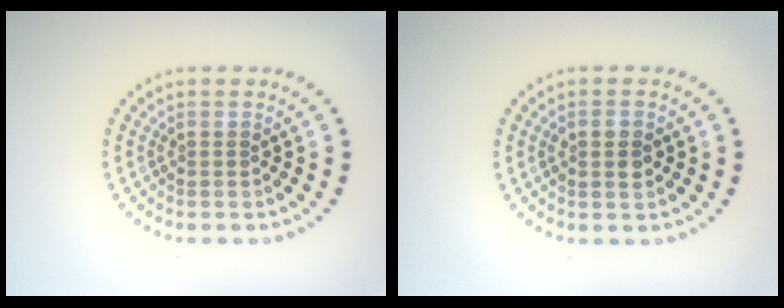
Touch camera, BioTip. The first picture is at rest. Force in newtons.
{"total": 1.8, "press": 1.8, "slide": 0.2}